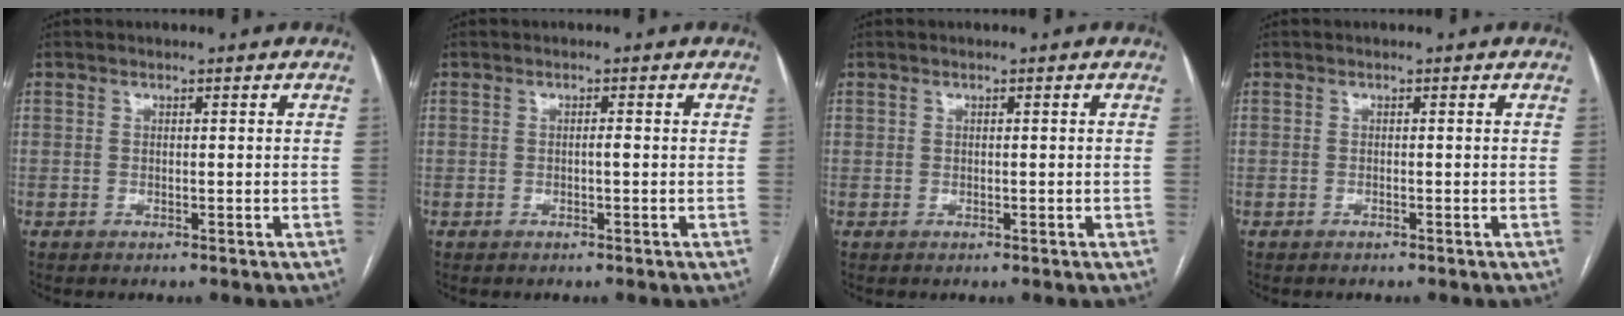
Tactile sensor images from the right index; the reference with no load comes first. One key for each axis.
{"total": 0.7, "fx": -0.2, "fy": 0.0, "fz": 0.6, "tx": -0.010, "ty": 0.001, "tz": -0.004}
{"total": 0.0}
{"total": 0.0}